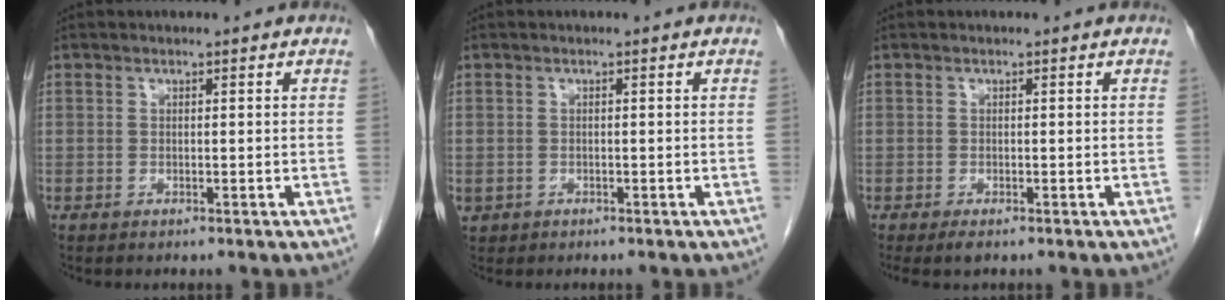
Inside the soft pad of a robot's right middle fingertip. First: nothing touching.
{"total": 1.1, "force": [-0.3, 1.1, 0.3], "torque": [-0.006, 0.003, 0.003]}
{"total": 1.8, "force": [-1.3, 0.6, 1.2], "torque": [-0.023, -0.006, -0.017]}